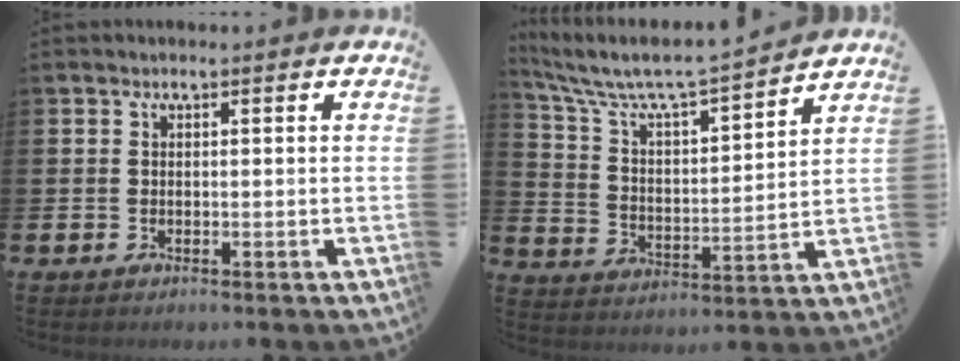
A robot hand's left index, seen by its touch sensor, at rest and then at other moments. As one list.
[{"total": 7.5, "force": [7.1, 0.8, 2.4], "torque": [-0.084, -0.055, 0.118]}]